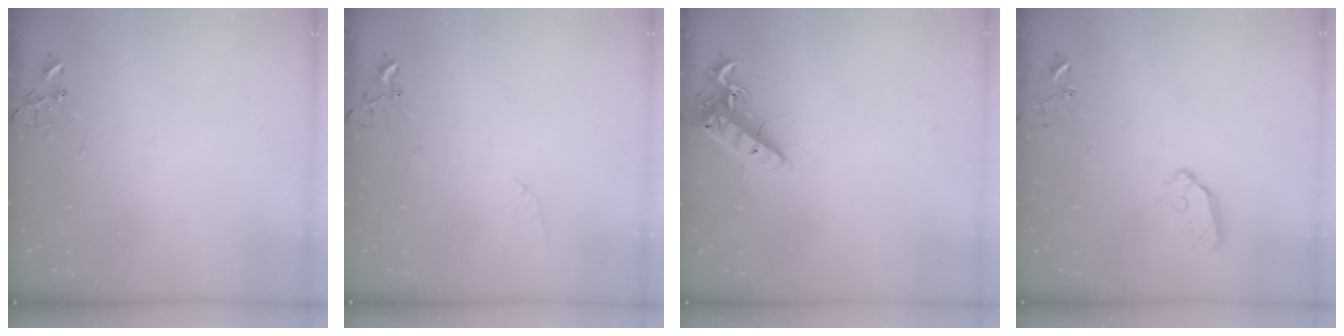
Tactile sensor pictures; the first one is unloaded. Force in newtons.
{"total": 5.0, "press": 4.9, "slide": 0.7}
{"total": 14.2, "press": 14.2, "slide": 1.4}
{"total": 8.4, "press": 8.4, "slide": 0.7}